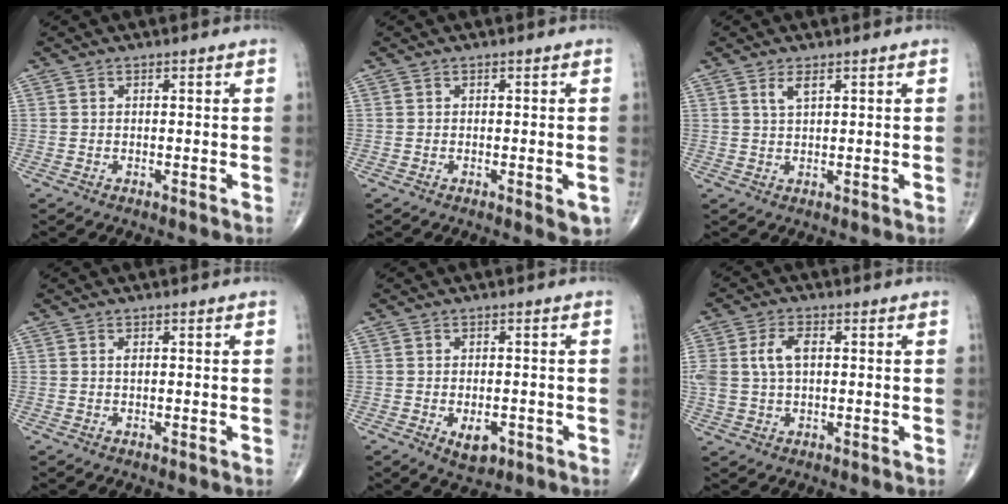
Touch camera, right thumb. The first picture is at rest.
{"total": 2.5, "force": [-0.8, 1.0, 2.2], "torque": [-0.017, -0.002, -0.011]}
{"total": 2.3, "force": [1.3, 0.8, 1.7], "torque": [-0.036, -0.002, 0.028]}
{"total": 0.7, "force": [0.2, 0.3, 0.6], "torque": [-0.008, 0.002, 0.002]}
{"total": 4.2, "force": [-1.6, 2.4, 3.1], "torque": [-0.039, 0.003, -0.017]}
{"total": 7.1, "force": [1.2, 4.1, 5.6], "torque": [-0.128, 0.012, 0.027]}